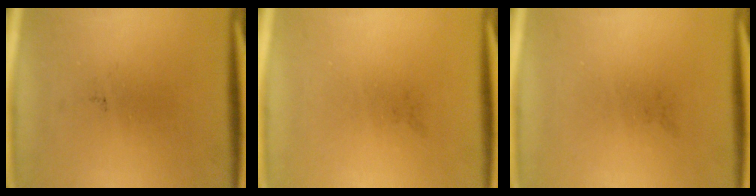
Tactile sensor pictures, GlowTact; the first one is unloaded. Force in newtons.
{"total": 0.0}
{"total": 0.0}